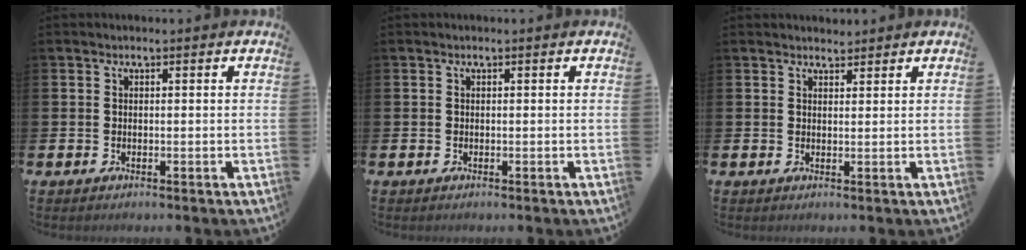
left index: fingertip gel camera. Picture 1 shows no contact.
{"total": 0.0}
{"total": 2.3, "force": [2.2, 0.7, -0.1], "torque": [0.008, -0.009, 0.038]}